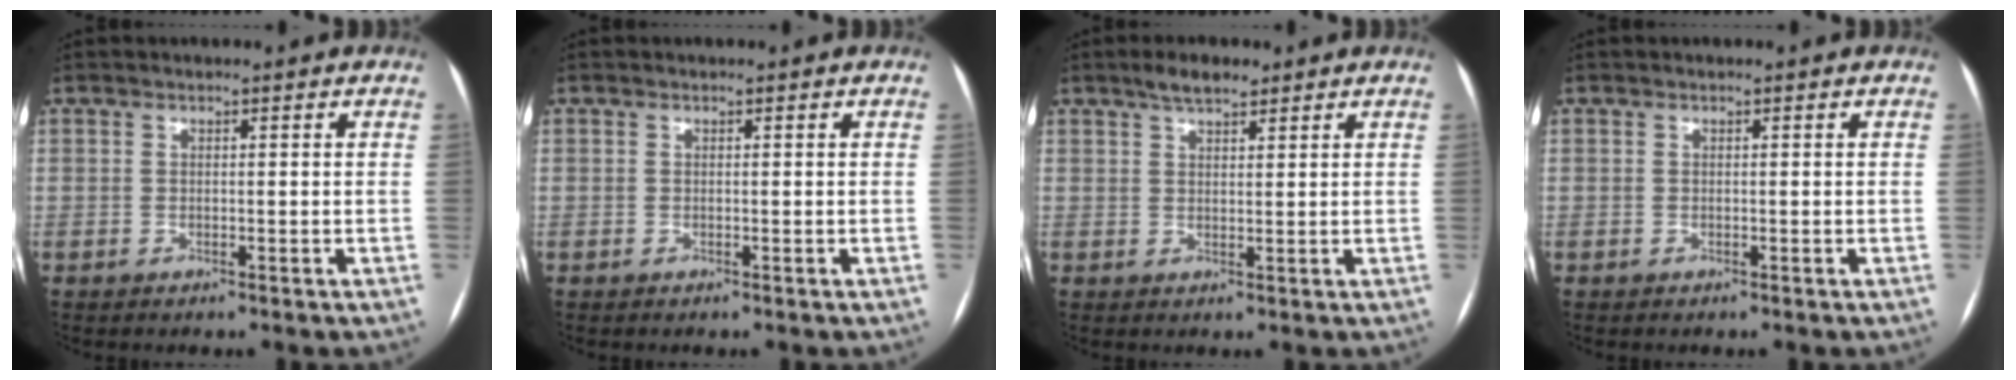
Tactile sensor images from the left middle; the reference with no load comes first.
{"total": 0.6, "force": [-0.4, -0.3, -0.2], "torque": [0.007, -0.005, -0.009]}
{"total": 3.7, "force": [2.7, 1.2, 2.1], "torque": [-0.041, 0.010, 0.047]}
{"total": 0.0}